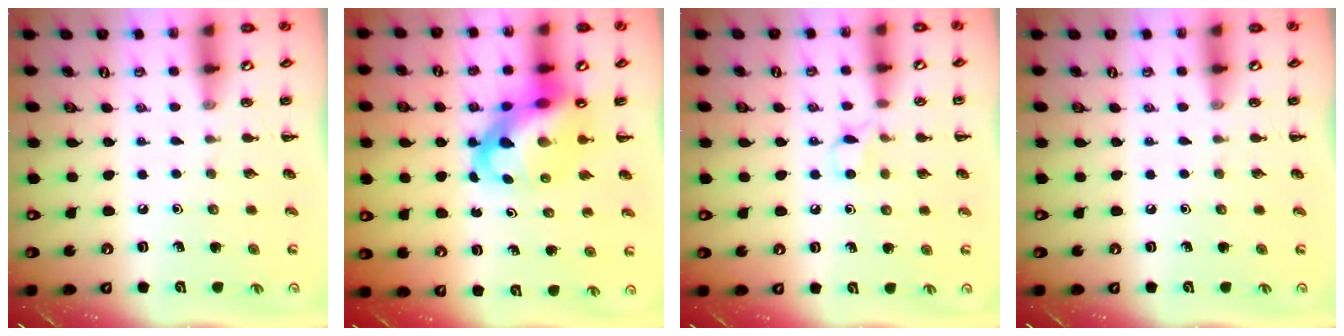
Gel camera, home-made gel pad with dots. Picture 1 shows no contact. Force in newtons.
{"total": 13.3, "press": 12.8, "slide": 3.8}
{"total": 3.7, "press": 3.6, "slide": 0.8}
{"total": 0.0}